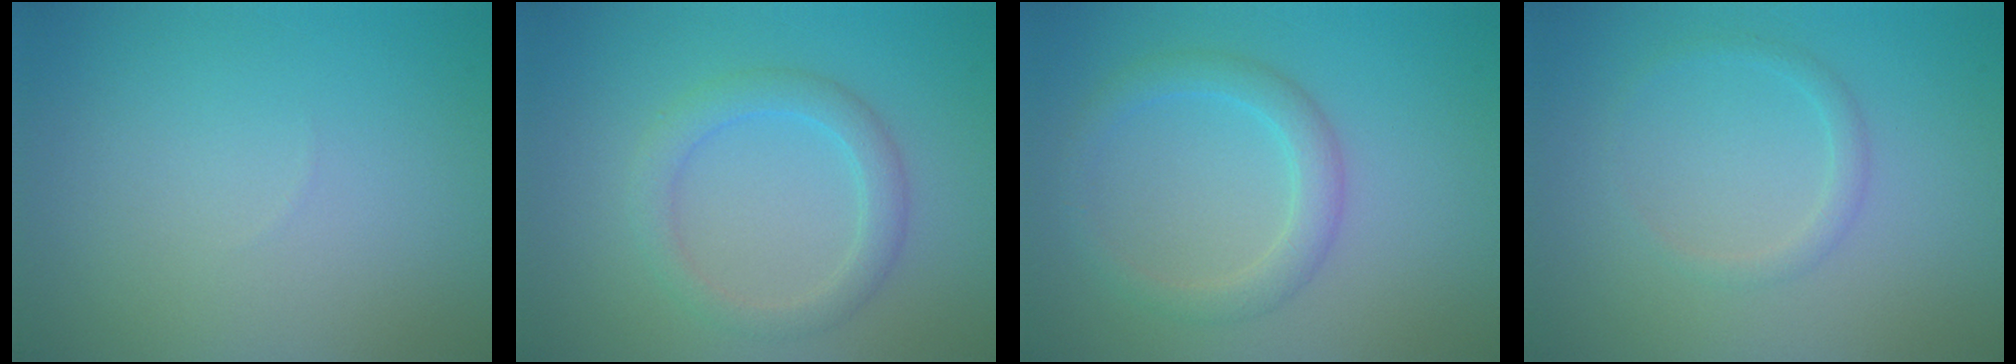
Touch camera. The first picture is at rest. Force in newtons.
{"total": 1.9, "press": 1.9, "slide": 0.2}
{"total": 2.8, "press": 2.8, "slide": 0.1}
{"total": 1.2, "press": 1.2, "slide": 0.1}